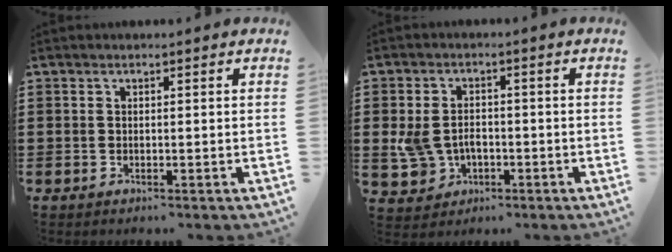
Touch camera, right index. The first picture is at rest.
{"total": 4.5, "force": [-0.7, 3.7, 2.4], "torque": [-0.074, 0.002, -0.019]}